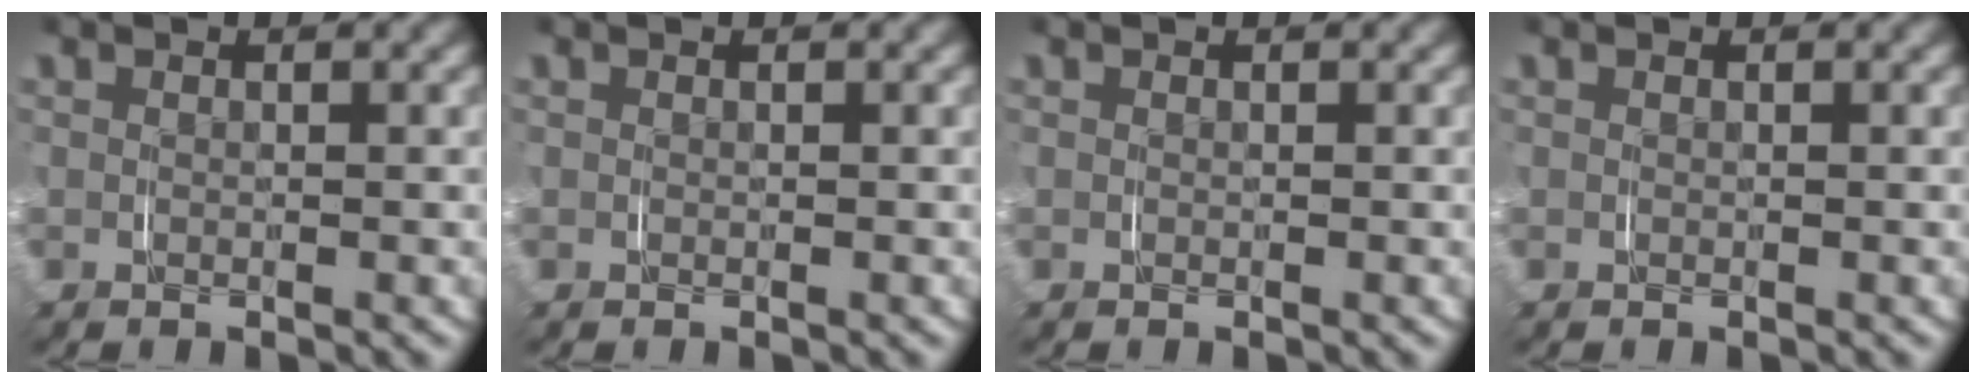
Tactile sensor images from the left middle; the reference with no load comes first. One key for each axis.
{"total": 0.0}
{"total": 0.0}
{"total": 0.0}